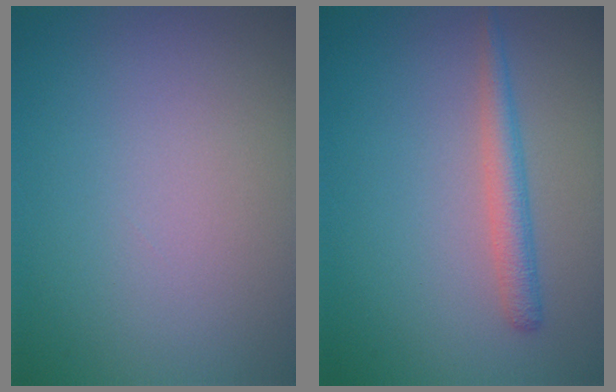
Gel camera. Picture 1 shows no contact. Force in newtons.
{"total": 2.1, "press": 2.1, "slide": 0.1}